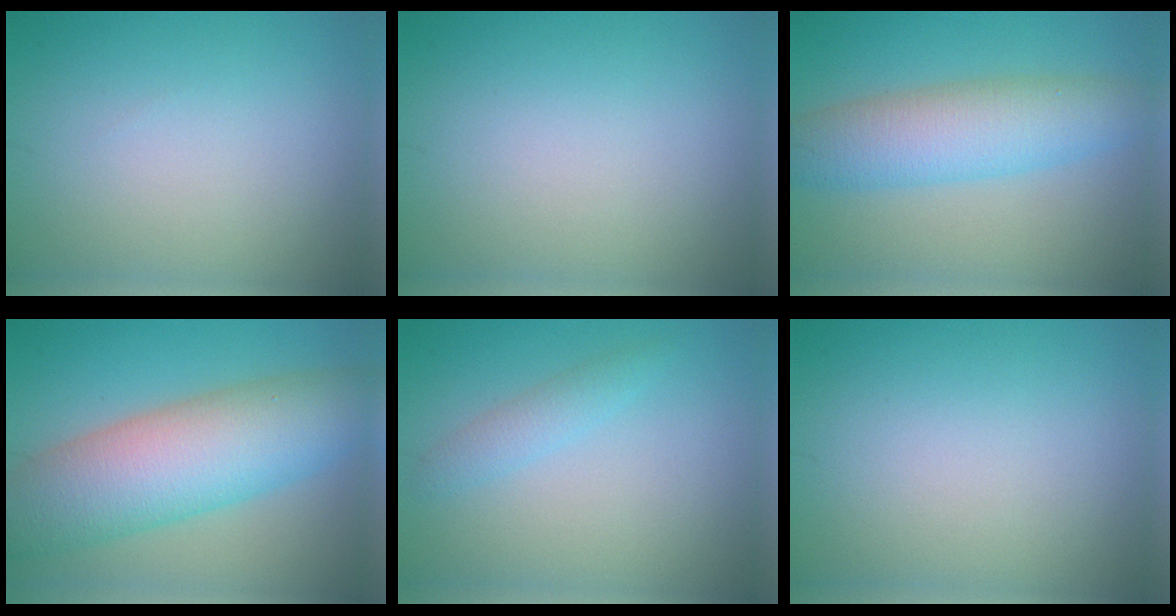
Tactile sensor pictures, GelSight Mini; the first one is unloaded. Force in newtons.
{"total": 0.0}
{"total": 5.9, "press": 5.9, "slide": 0.1}
{"total": 9.9, "press": 9.9, "slide": 0.6}
{"total": 1.7, "press": 1.6, "slide": 0.0}
{"total": 0.0}